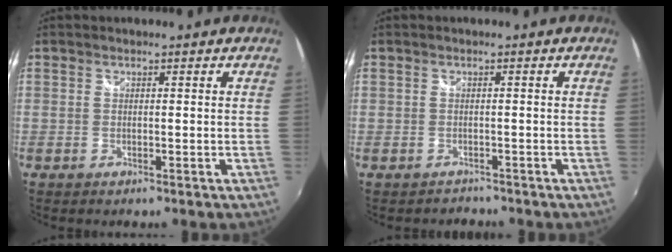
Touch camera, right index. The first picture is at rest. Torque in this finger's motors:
{"motor_torque": [-2.14, 0.00, -1.05, -0.21]}